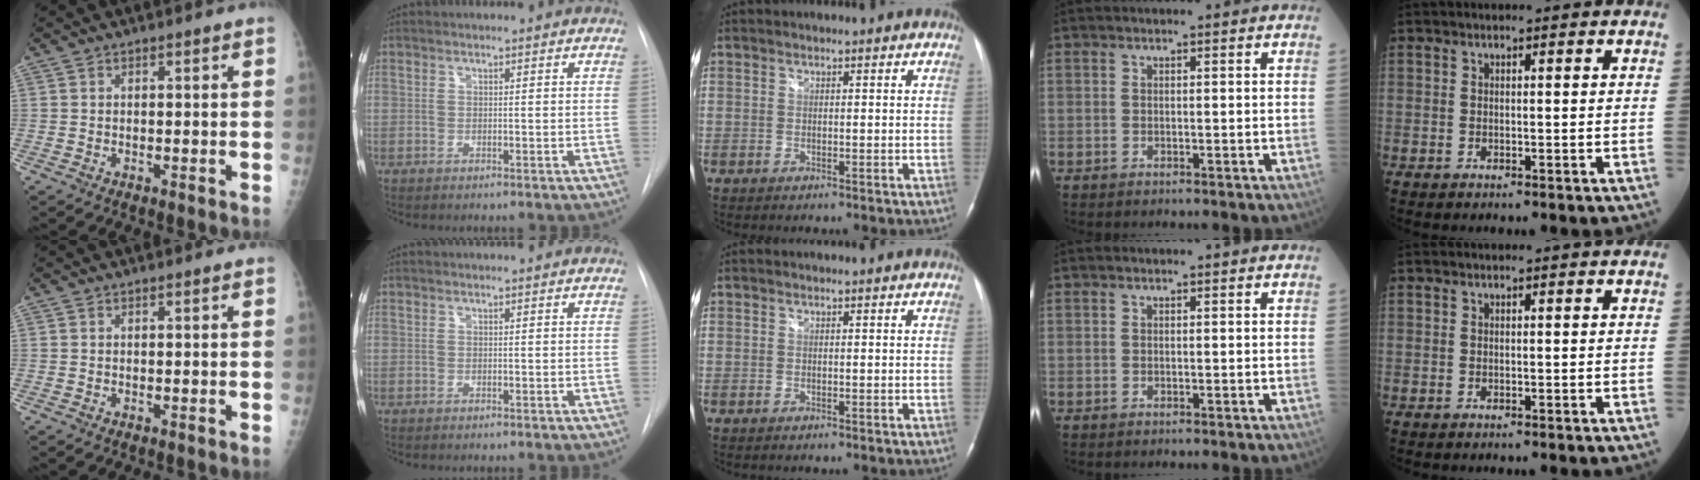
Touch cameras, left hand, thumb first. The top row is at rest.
{}